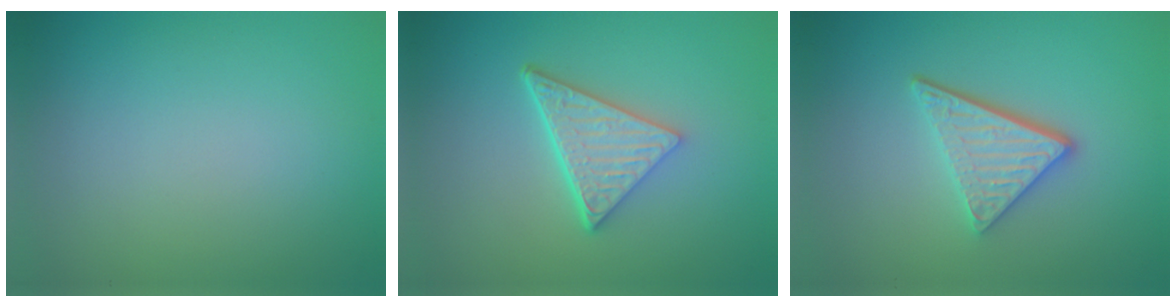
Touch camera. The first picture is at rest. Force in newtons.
{"total": 5.1, "press": 3.6, "slide": 3.7}
{"total": 4.2, "press": 3.2, "slide": 2.7}